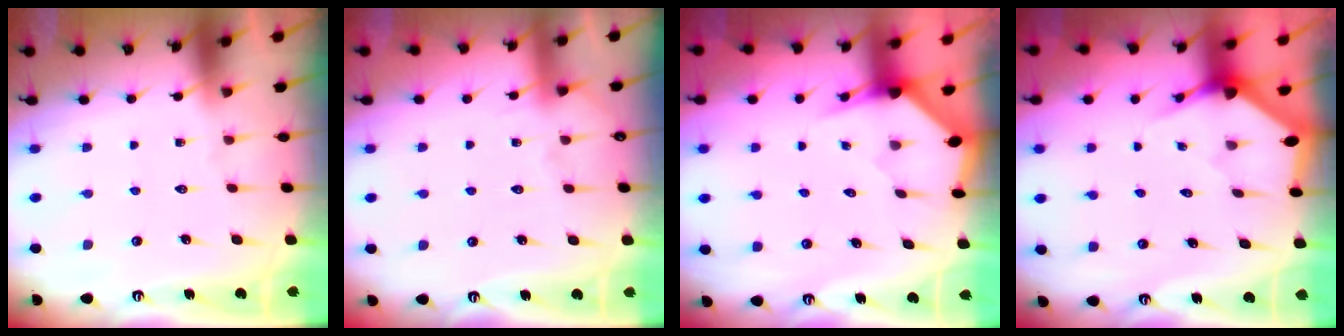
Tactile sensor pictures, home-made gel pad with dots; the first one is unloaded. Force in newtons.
{"total": 2.9, "press": 2.9, "slide": 0.4}
{"total": 2.7, "press": 2.7, "slide": 0.2}
{"total": 2.9, "press": 2.9, "slide": 0.2}